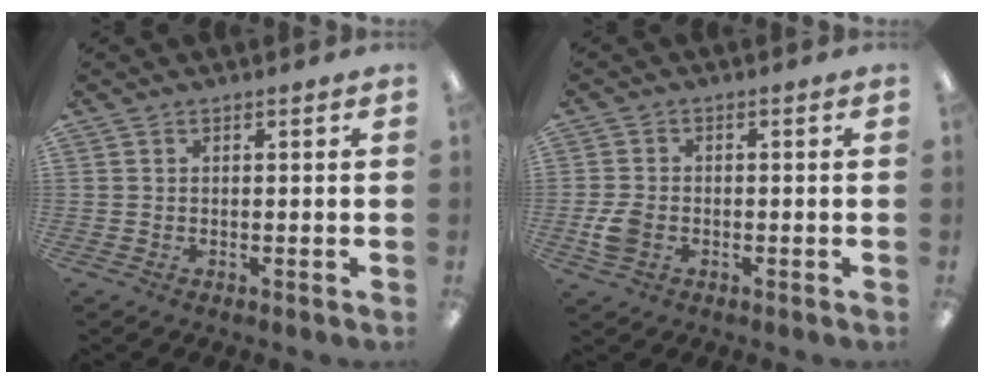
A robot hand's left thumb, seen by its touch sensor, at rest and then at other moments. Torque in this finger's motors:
{"motor_torque": [-0.05, 0.07, -0.03, 0.03, 0.01]}